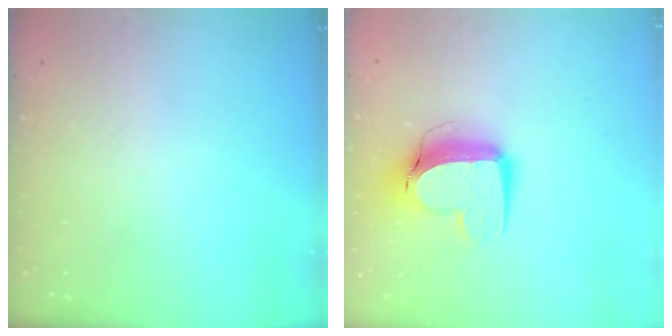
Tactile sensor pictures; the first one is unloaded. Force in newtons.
{"total": 12.0, "press": 12.0, "slide": 1.2}